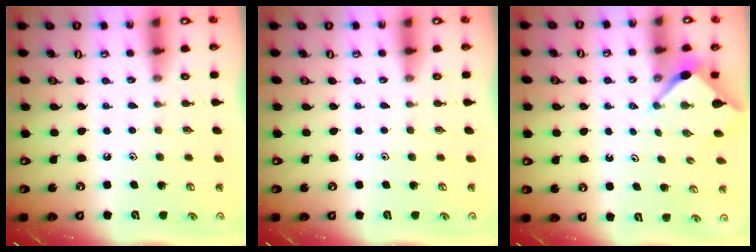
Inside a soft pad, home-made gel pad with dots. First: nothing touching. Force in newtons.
{"total": 0.0}
{"total": 3.5, "press": 3.5, "slide": 0.3}